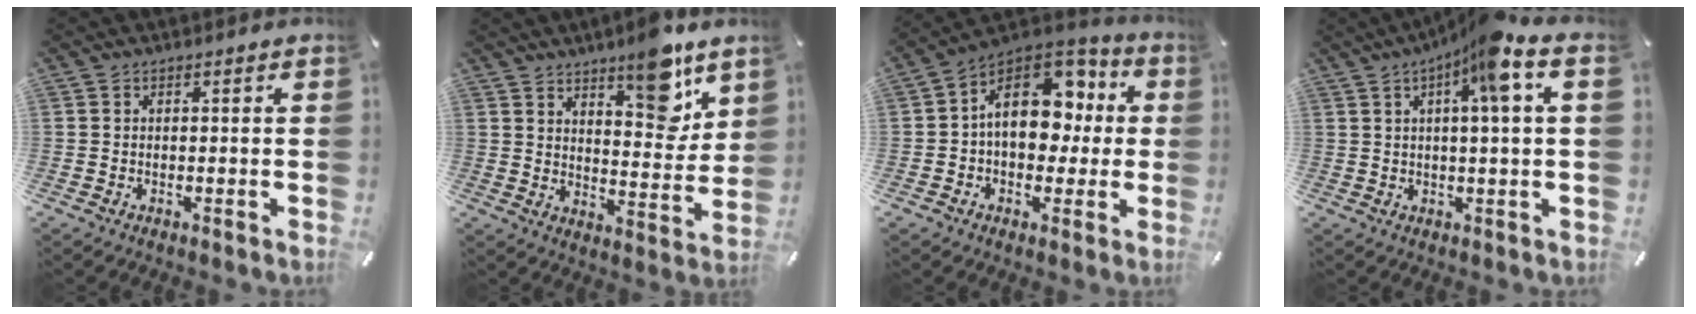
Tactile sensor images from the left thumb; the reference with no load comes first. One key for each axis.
{"total": 12.4, "fx": 8.7, "fy": 4.5, "fz": 7.6, "tx": -0.090, "ty": -0.065, "tz": 0.148}
{"total": 16.5, "fx": 2.9, "fy": 12.1, "fz": 10.8, "tx": -0.155, "ty": -0.014, "tz": 0.052}
{"total": 9.7, "fx": 3.8, "fy": 0.6, "fz": 8.9, "tx": -0.149, "ty": -0.010, "tz": 0.058}